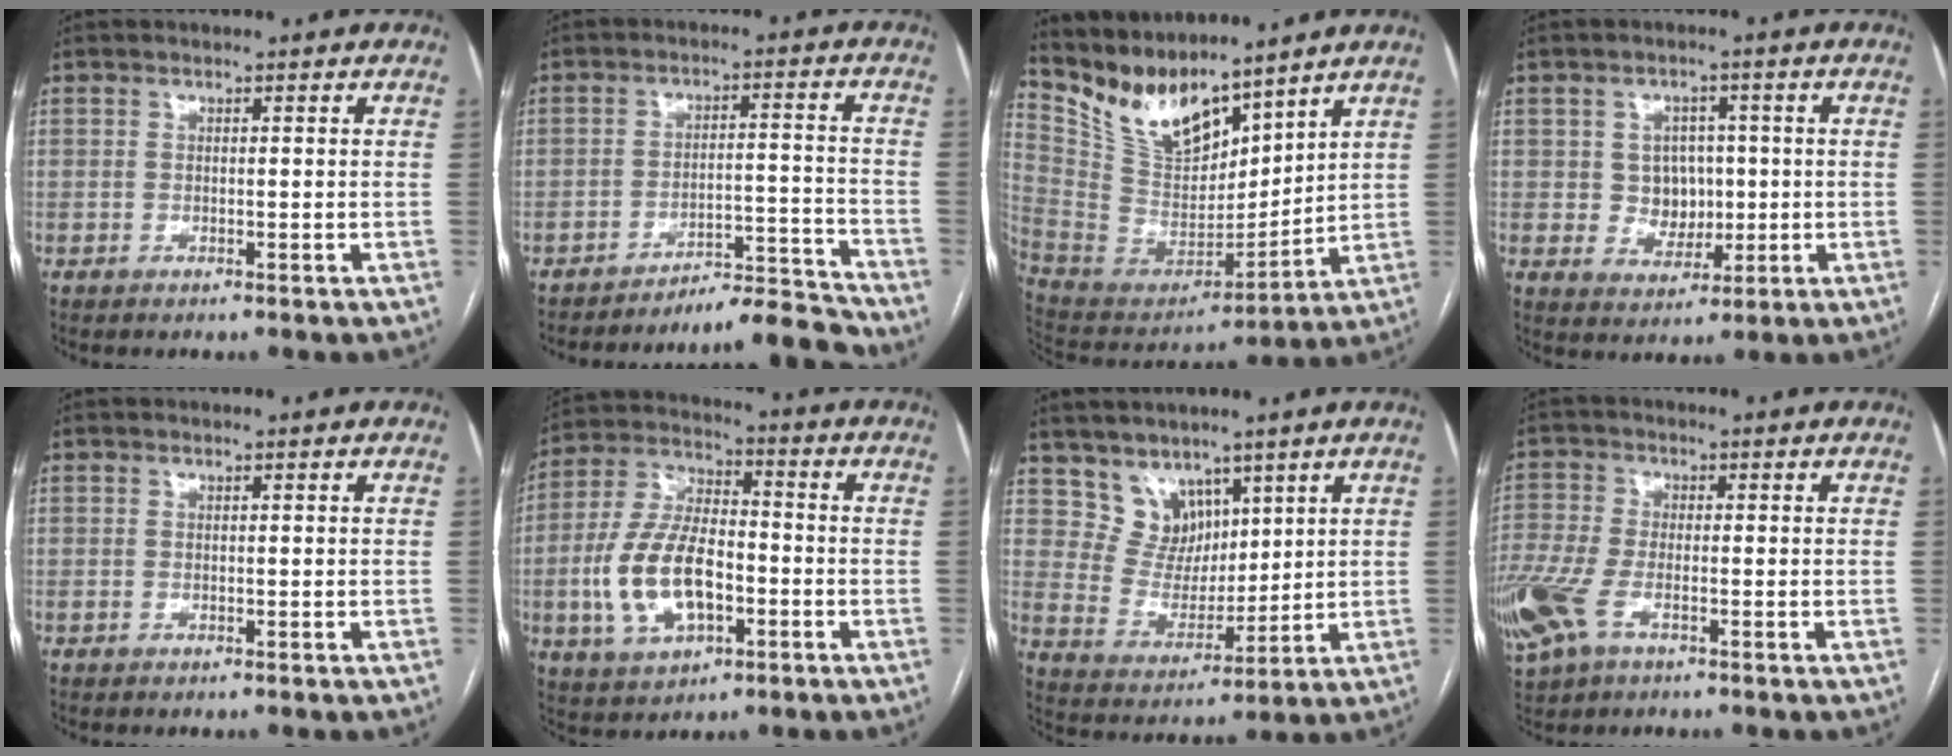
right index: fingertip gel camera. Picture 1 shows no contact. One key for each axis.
{"total": 9.0, "fx": -8.9, "fy": -1.3, "fz": -0.2, "tx": 0.019, "ty": 0.030, "tz": -0.140}
{"total": 13.7, "fx": 11.8, "fy": 4.5, "fz": 5.4, "tx": -0.117, "ty": 0.004, "tz": 0.244}
{"total": 5.6, "fx": 0.3, "fy": 5.1, "fz": 2.4, "tx": -0.031, "ty": 0.012, "tz": 0.013}
{"total": 0.0}
{"total": 13.7, "fx": -3.4, "fy": 6.7, "fz": 11.5, "tx": -0.249, "ty": 0.013, "tz": -0.058}
{"total": 7.4, "fx": 5.1, "fy": 5.2, "fz": 1.4, "tx": -0.033, "ty": 0.014, "tz": 0.111}
{"total": 9.8, "fx": -4.2, "fy": 4.6, "fz": 7.6, "tx": -0.201, "ty": -0.014, "tz": -0.081}